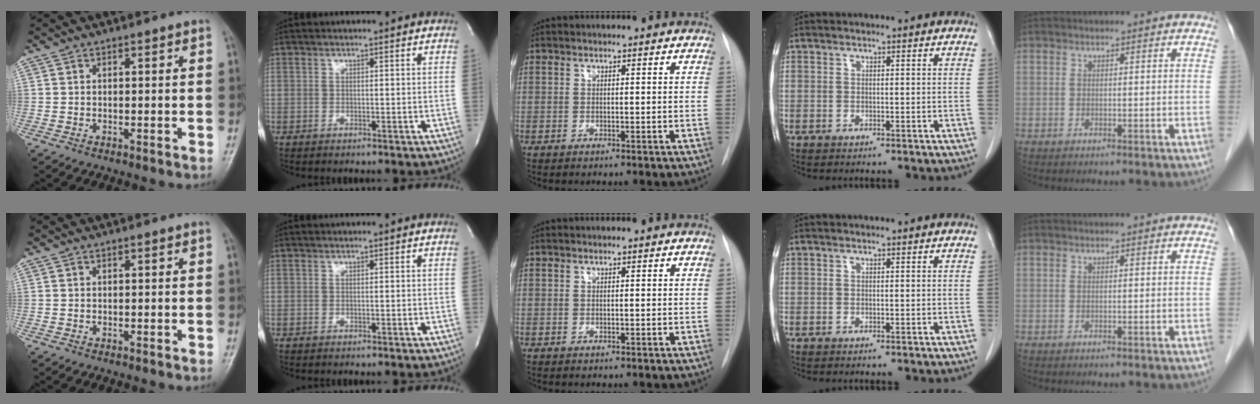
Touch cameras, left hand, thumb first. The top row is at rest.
{}